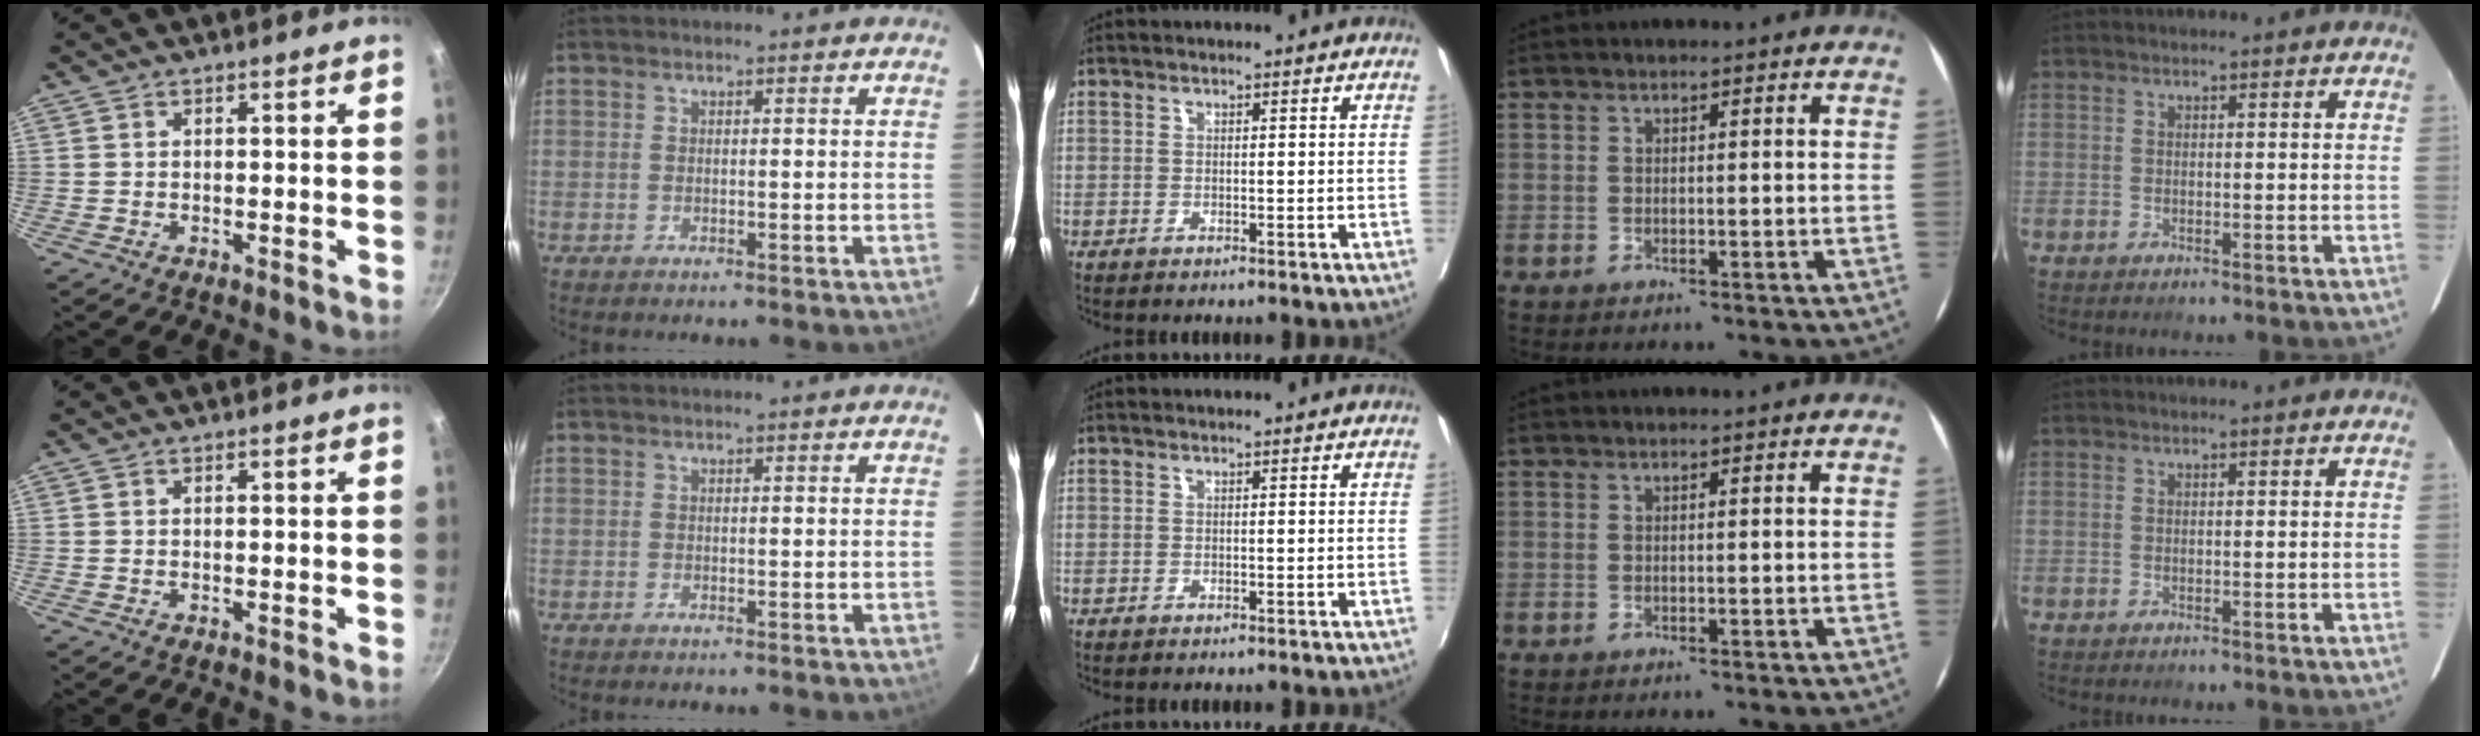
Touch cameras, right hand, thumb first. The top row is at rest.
{}